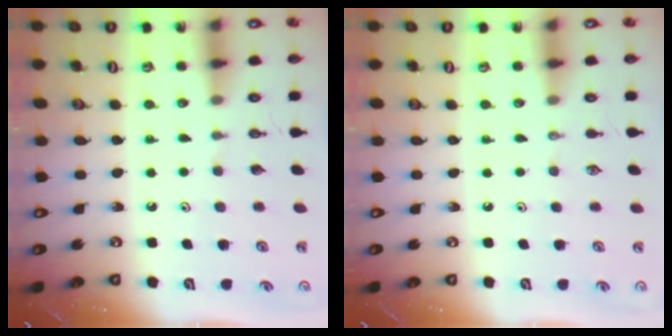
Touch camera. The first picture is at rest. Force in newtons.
{"total": 0.0}